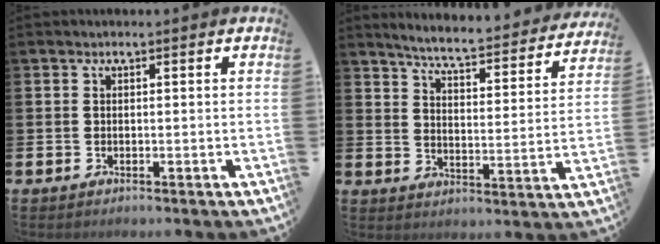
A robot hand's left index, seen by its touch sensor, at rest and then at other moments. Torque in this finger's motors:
{"motor_torque": [0.00, -0.74, 0.55, 0.13]}